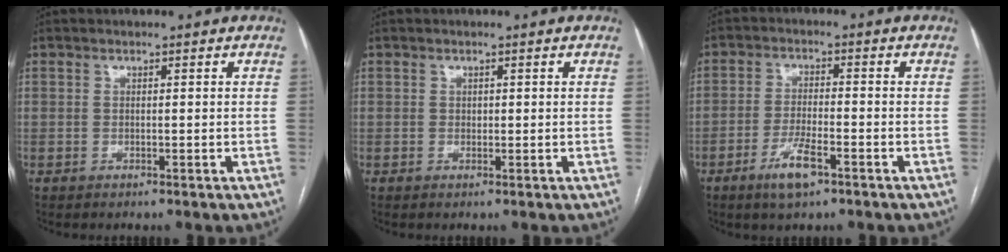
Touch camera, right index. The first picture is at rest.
{"total": 0.5, "force": [0.2, 0.4, 0.2], "torque": [0.000, 0.002, 0.005]}
{"total": 5.6, "force": [-3.3, 1.1, 4.4], "torque": [-0.087, -0.005, -0.057]}